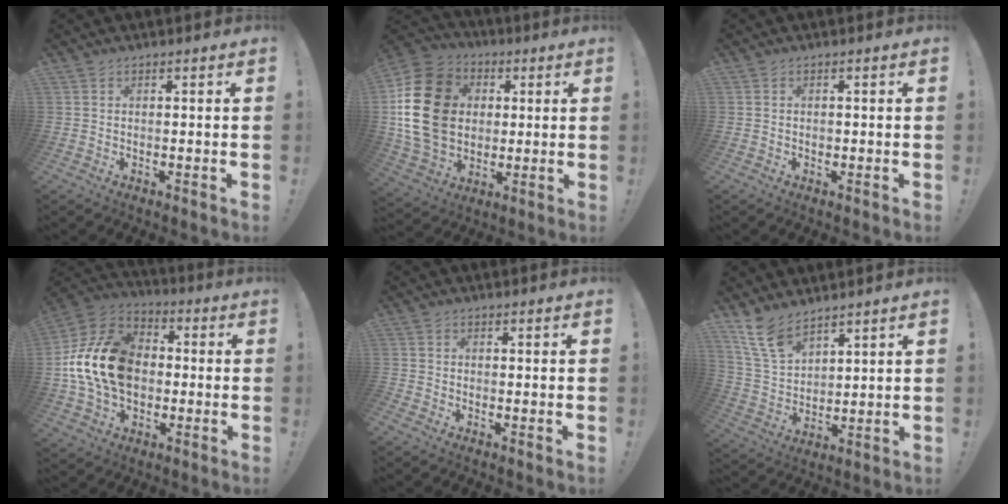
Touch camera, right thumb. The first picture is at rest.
{"total": 22.8, "force": [2.6, 17.7, 14.2], "torque": [-0.255, 0.011, 0.056]}
{"total": 0.7, "force": [-0.2, 0.6, 0.3], "torque": [0.004, -0.001, -0.006]}
{"total": 20.6, "force": [0.1, 15.1, 14.0], "torque": [-0.253, 0.026, 0.013]}
{"total": 0.8, "force": [-0.7, 0.2, 0.4], "torque": [-0.005, 0.001, -0.012]}
{"total": 10.4, "force": [8.1, 4.7, 4.5], "torque": [-0.093, -0.049, 0.160]}